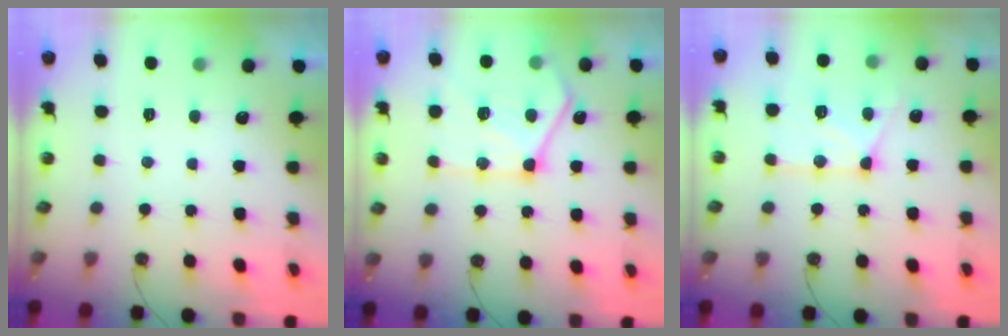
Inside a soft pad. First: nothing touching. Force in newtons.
{"total": 18.8, "press": 18.7, "slide": 1.7}
{"total": 13.4, "press": 13.3, "slide": 1.2}